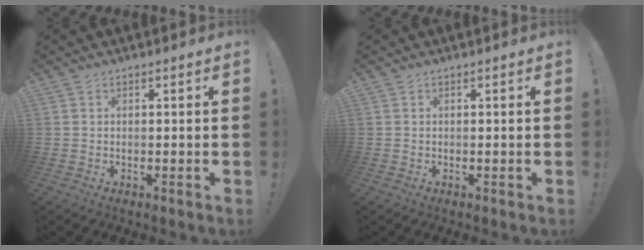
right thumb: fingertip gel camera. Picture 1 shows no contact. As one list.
[{"total": 0.0}]